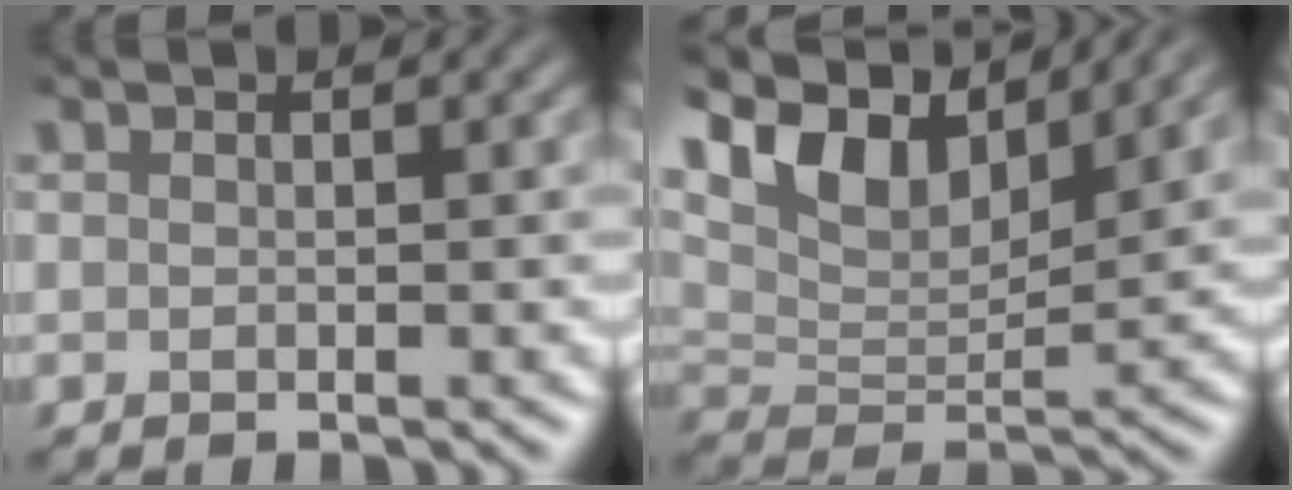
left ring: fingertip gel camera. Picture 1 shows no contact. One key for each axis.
{"total": 9.9, "fx": 6.5, "fy": 3.9, "fz": 6.3, "tx": -0.127, "ty": 0.018, "tz": 0.117}